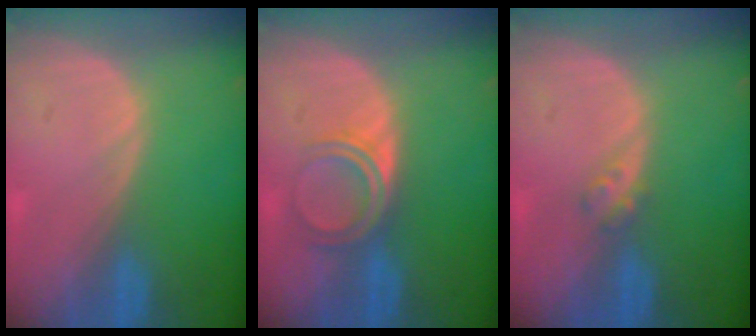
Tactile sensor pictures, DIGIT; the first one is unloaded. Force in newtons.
{"total": 4.8, "press": 4.0, "slide": 2.6}
{"total": 1.8, "press": 1.5, "slide": 0.9}